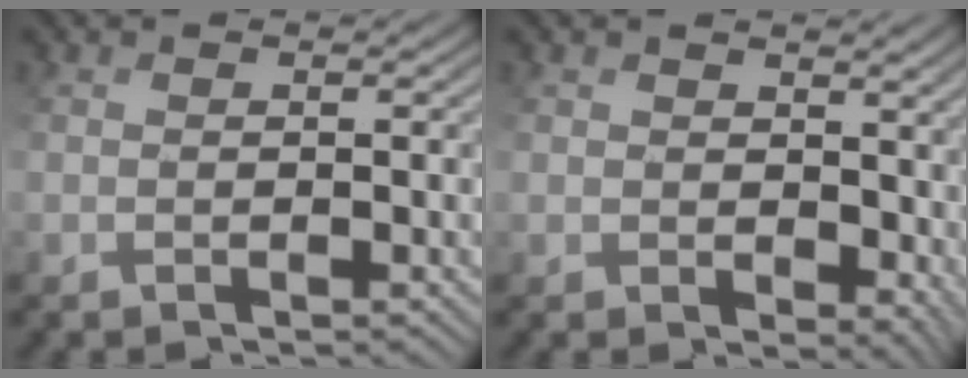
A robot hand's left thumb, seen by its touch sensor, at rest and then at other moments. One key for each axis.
{"total": 7.4, "fx": 0.8, "fy": 5.7, "fz": 4.7, "tx": -0.094, "ty": -0.023, "tz": 0.040}